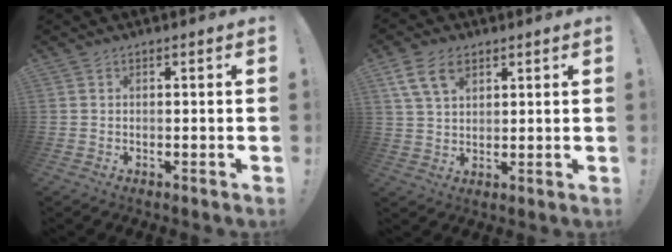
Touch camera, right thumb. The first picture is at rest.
{"total": 9.3, "force": [4.8, 5.7, 5.6], "torque": [-0.095, -0.004, 0.094]}